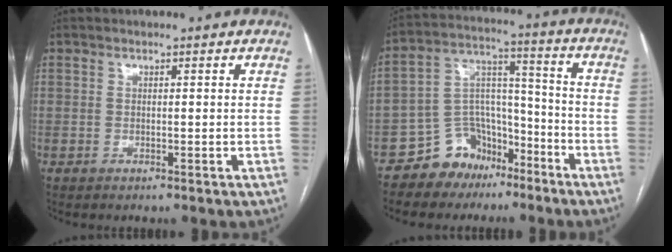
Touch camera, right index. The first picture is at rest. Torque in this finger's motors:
{"motor_torque": [0.26, -0.28, -0.23, -0.10]}